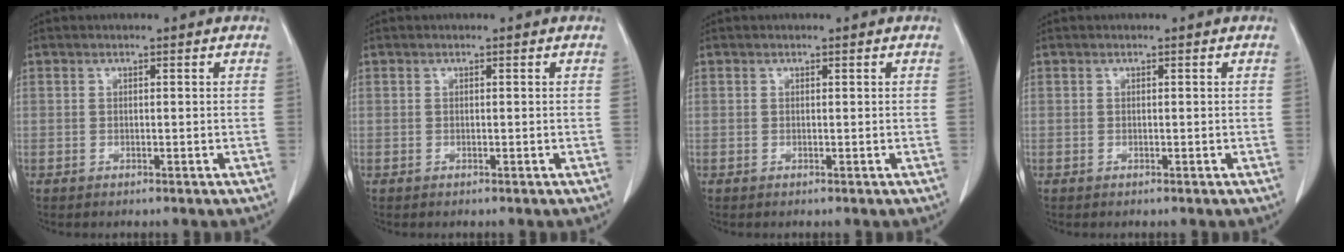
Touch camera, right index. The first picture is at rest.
{"total": 0.0}
{"total": 0.0}
{"total": 0.0}